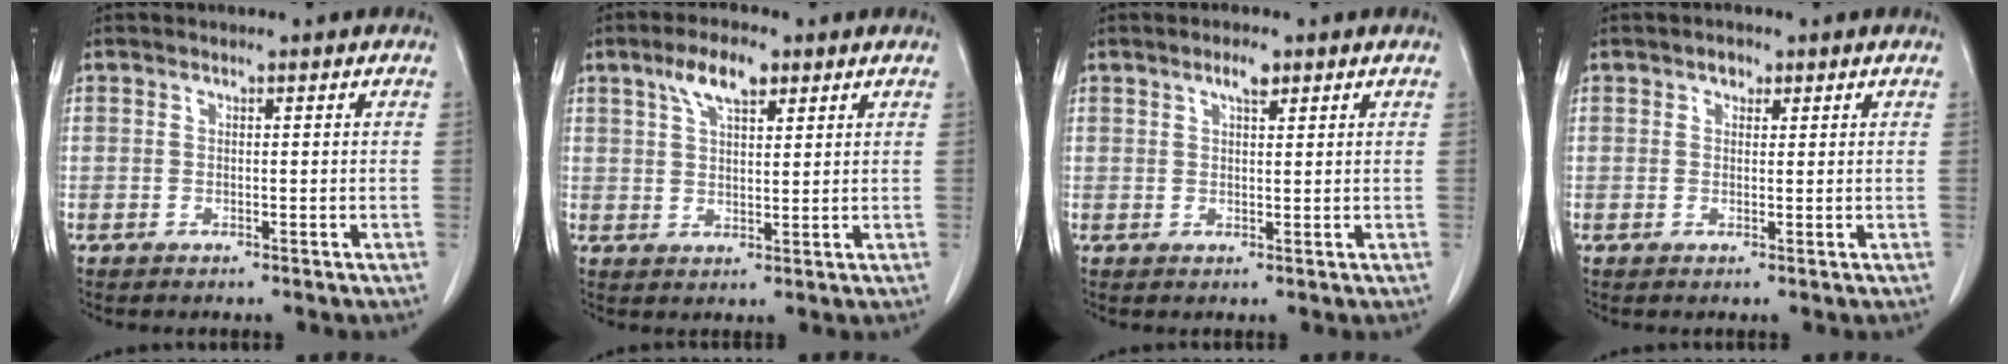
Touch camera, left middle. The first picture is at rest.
{"total": 6.0, "force": [3.5, 2.0, 4.4], "torque": [-0.088, 0.012, 0.063]}
{"total": 2.3, "force": [1.4, 0.6, 1.7], "torque": [-0.033, 0.003, 0.025]}
{"total": 1.5, "force": [0.8, 1.0, 0.6], "torque": [-0.011, 0.003, 0.012]}